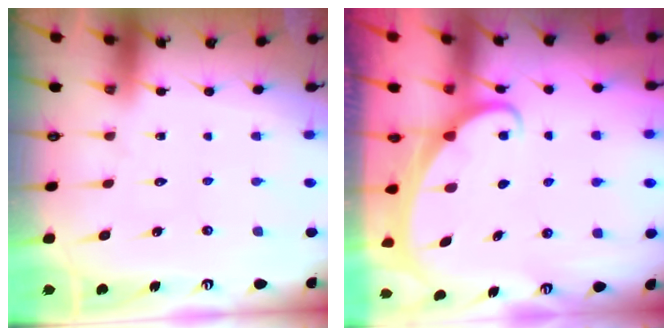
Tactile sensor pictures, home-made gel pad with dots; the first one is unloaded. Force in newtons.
{"total": 1.9, "press": 1.9, "slide": 0.2}